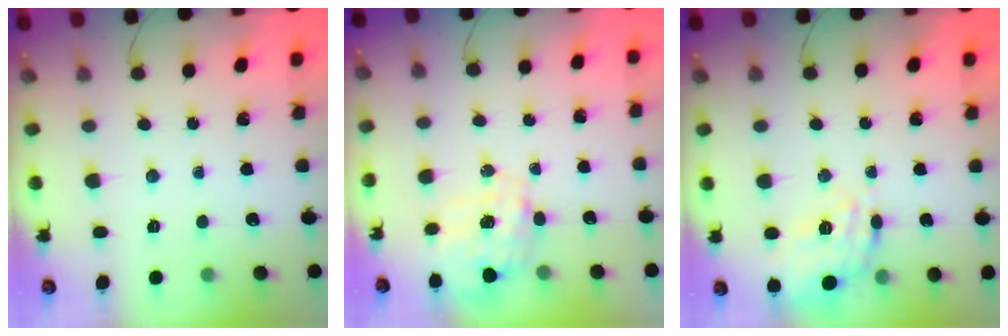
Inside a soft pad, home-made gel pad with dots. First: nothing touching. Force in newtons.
{"total": 2.8, "press": 2.6, "slide": 0.9}
{"total": 18.6, "press": 18.6, "slide": 0.4}